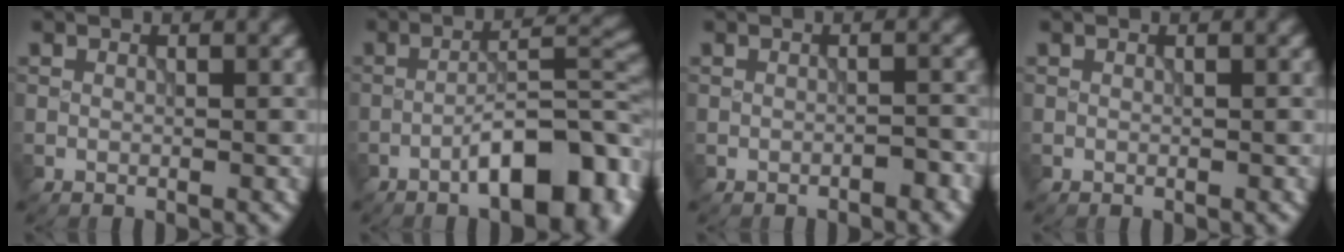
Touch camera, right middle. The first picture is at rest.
{"total": 9.2, "force": [-4.4, 3.0, 7.5], "torque": [-0.104, 0.013, -0.070]}
{"total": 1.1, "force": [-0.8, 0.3, 0.7], "torque": [-0.009, 0.004, -0.014]}
{"total": 0.0}